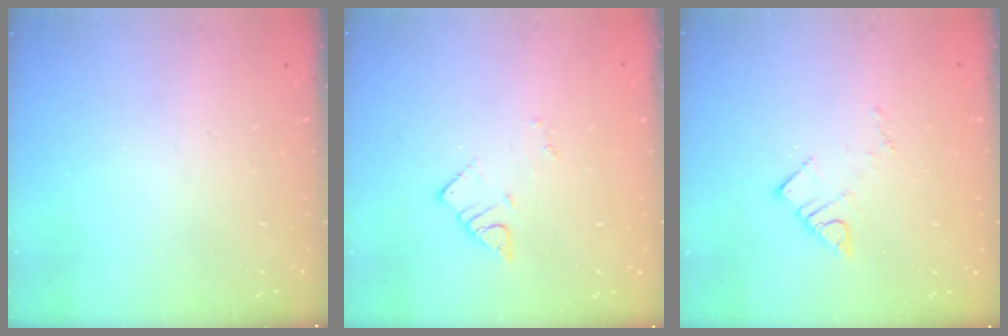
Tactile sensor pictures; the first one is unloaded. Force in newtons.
{"total": 1.9, "press": 1.9, "slide": 0.2}
{"total": 4.9, "press": 4.9, "slide": 0.4}